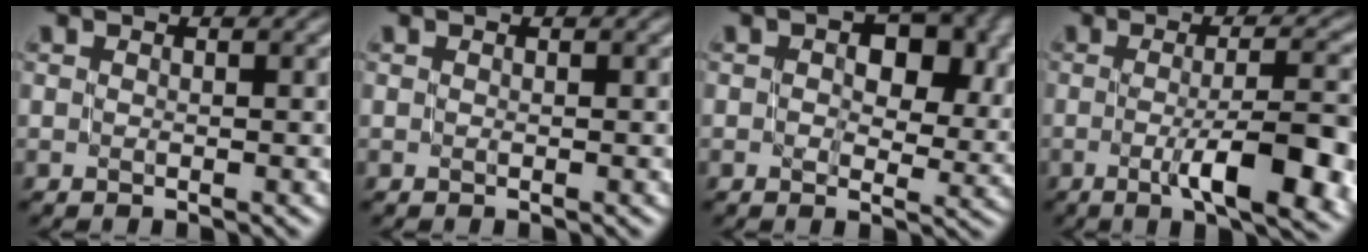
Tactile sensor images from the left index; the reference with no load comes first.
{"total": 0.0}
{"total": 8.8, "force": [2.4, 5.3, 6.5], "torque": [-0.075, 0.006, 0.027]}
{"total": 10.5, "force": [-3.0, 3.0, 9.6], "torque": [-0.127, -0.005, -0.035]}